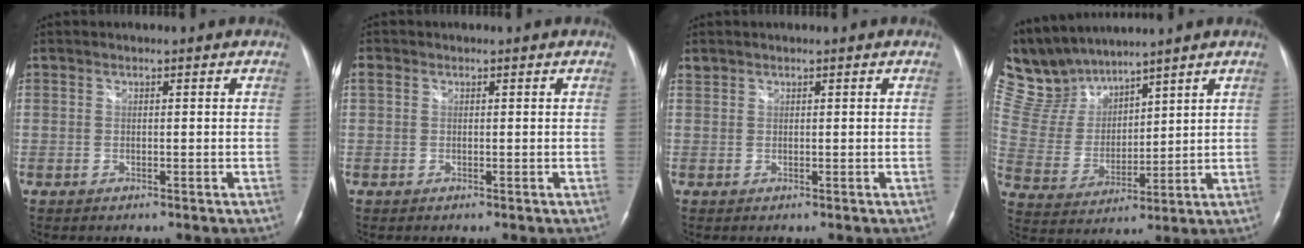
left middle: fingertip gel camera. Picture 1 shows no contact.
{"total": 0.9, "force": [0.3, 0.7, 0.5], "torque": [-0.016, 0.016, 0.007]}
{"total": 0.6, "force": [0.6, 0.2, -0.1], "torque": [-0.004, 0.008, 0.014]}
{"total": 9.3, "force": [9.0, 2.1, 1.2], "torque": [-0.048, 0.017, 0.201]}